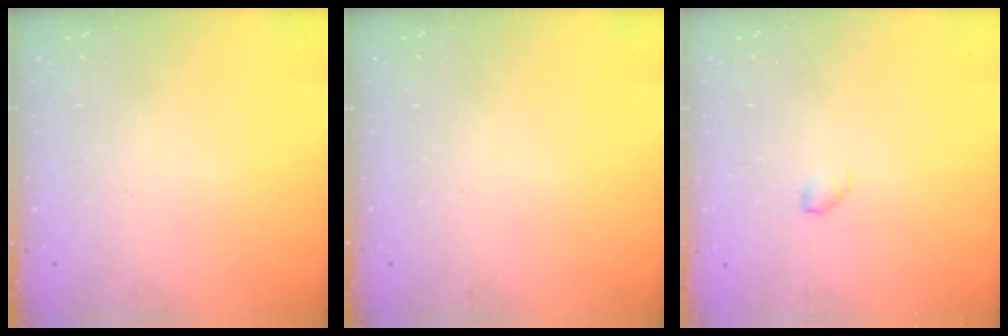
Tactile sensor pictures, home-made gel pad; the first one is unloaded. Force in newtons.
{"total": 0.0}
{"total": 2.9, "press": 2.9, "slide": 0.5}